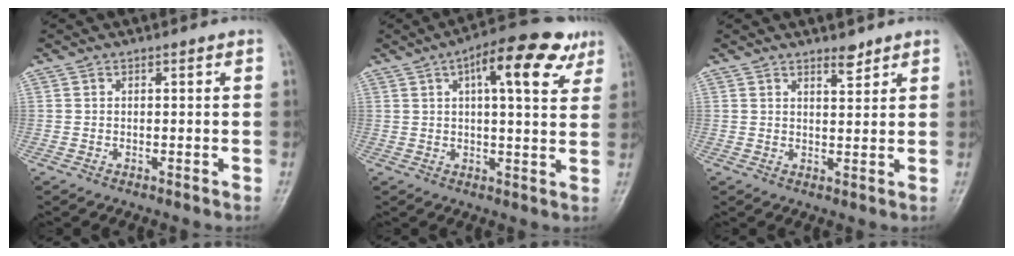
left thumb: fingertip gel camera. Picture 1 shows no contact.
{"total": 13.7, "force": [6.4, 4.7, 11.2], "torque": [-0.135, 0.001, 0.082]}
{"total": 2.8, "force": [2.3, 1.0, 1.4], "torque": [-0.013, -0.018, 0.038]}